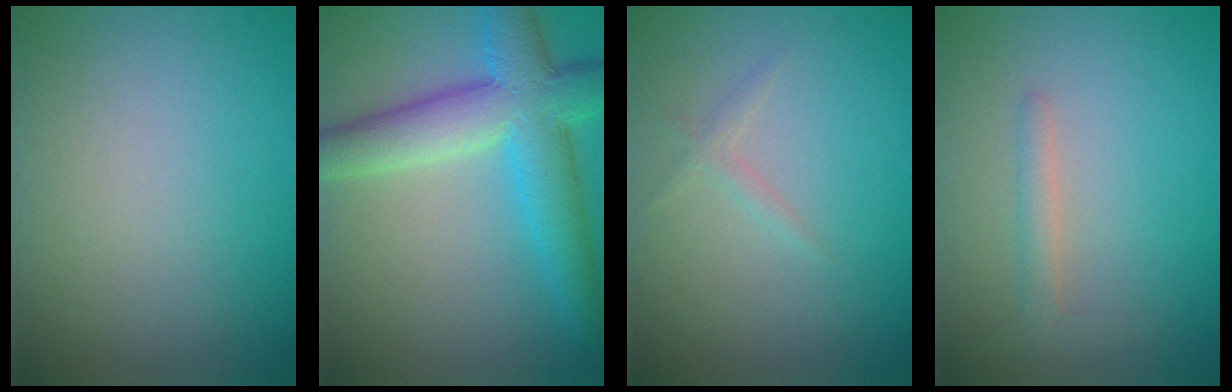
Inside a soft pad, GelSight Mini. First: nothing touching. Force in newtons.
{"total": 7.9, "press": 7.9, "slide": 0.2}
{"total": 0.9, "press": 0.9, "slide": 0.1}
{"total": 1.5, "press": 1.5, "slide": 0.2}